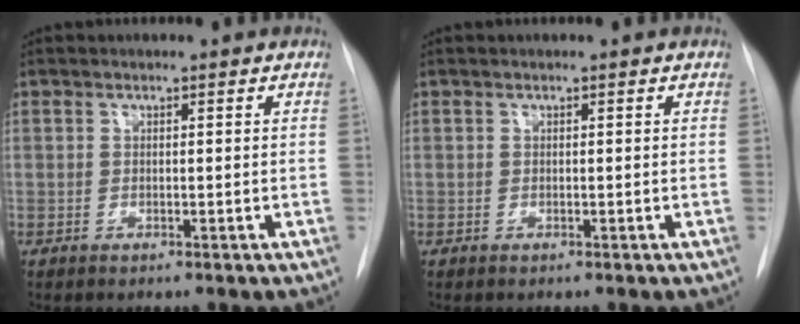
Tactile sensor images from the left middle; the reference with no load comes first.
{"total": 0.0}